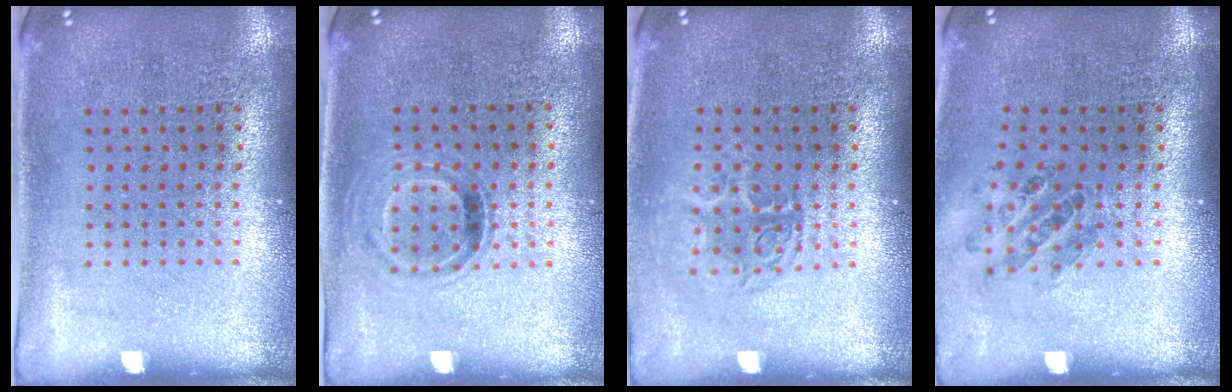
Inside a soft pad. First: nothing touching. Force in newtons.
{"total": 0.9, "press": 0.8, "slide": 0.4}
{"total": 1.5, "press": 1.2, "slide": 0.8}
{"total": 0.8, "press": 0.8, "slide": 0.1}